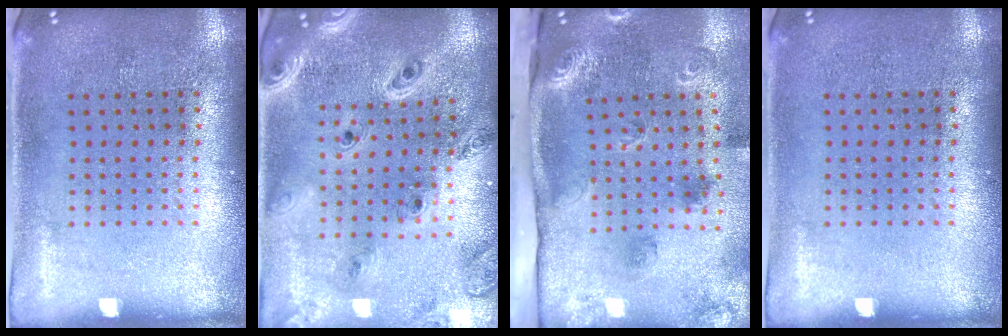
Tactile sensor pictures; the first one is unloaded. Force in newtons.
{"total": 2.0, "press": 1.9, "slide": 0.6}
{"total": 2.3, "press": 1.8, "slide": 1.5}
{"total": 0.0}